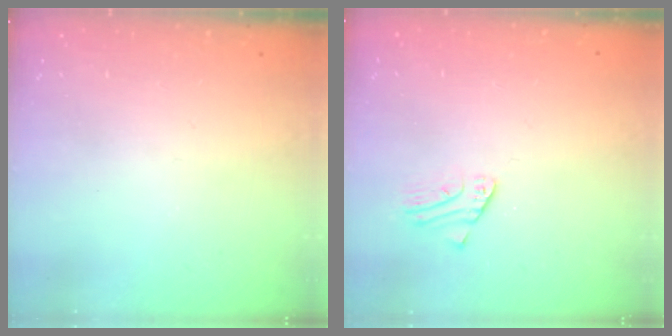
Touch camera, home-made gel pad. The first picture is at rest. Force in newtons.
{"total": 1.8, "press": 1.8, "slide": 0.1}